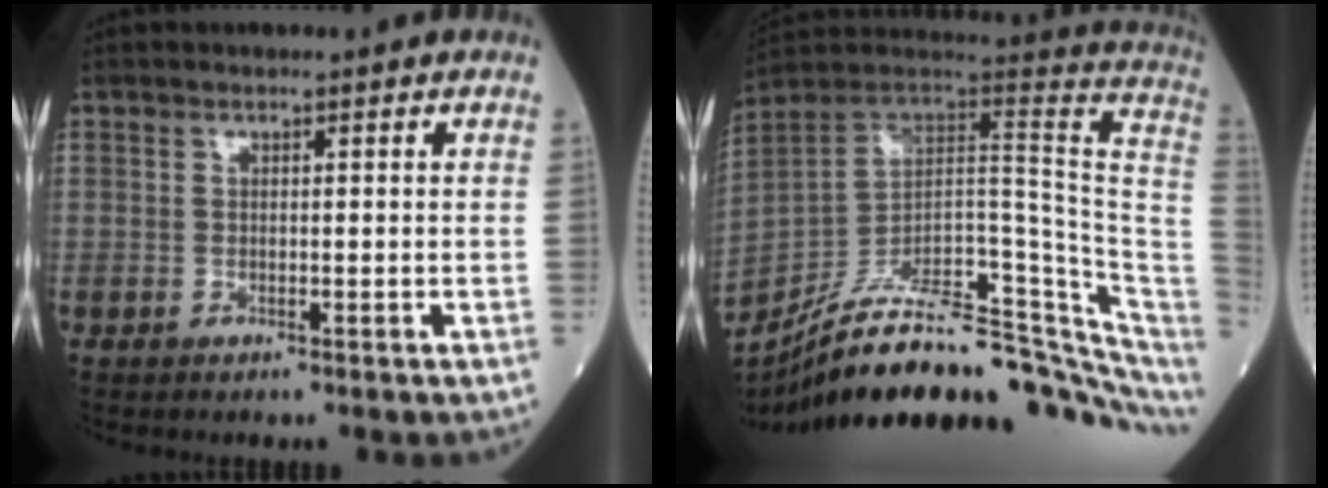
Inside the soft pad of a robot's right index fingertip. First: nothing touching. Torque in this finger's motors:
{"motor_torque": [0.00, -2.14, -0.74, -0.21]}